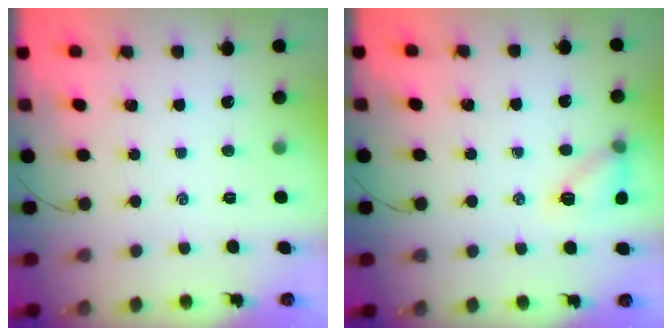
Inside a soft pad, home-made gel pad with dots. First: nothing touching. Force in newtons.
{"total": 10.5, "press": 10.3, "slide": 2.0}